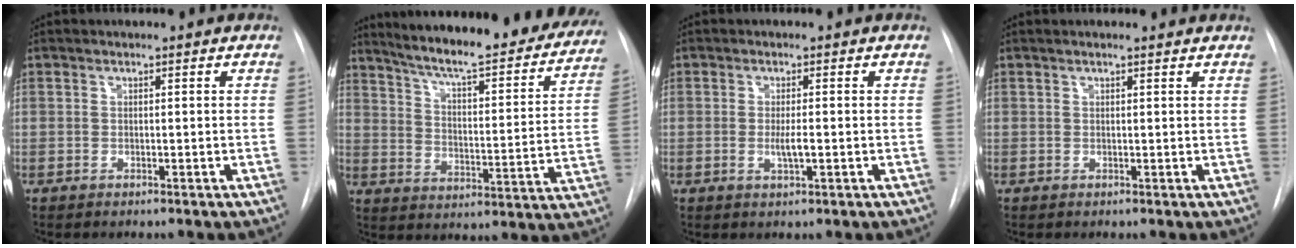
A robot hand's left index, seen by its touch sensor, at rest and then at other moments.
{"total": 28.0, "force": [24.6, 4.4, 12.6], "torque": [-0.187, -0.059, 0.313]}
{"total": 2.2, "force": [-0.4, 0.2, 2.2], "torque": [-0.044, -0.004, -0.006]}
{"total": 3.1, "force": [2.9, 0.2, 1.0], "torque": [-0.016, 0.018, 0.030]}